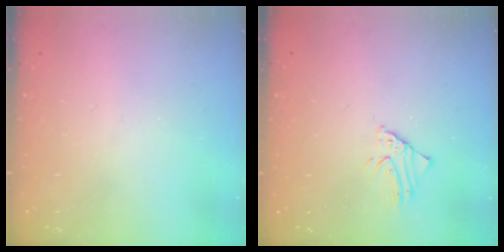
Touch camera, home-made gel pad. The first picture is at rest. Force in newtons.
{"total": 1.7, "press": 1.7, "slide": 0.1}